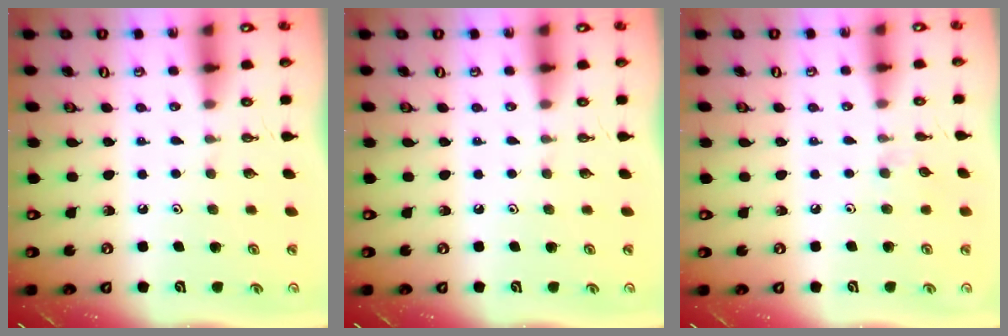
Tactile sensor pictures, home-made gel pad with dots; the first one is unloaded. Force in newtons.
{"total": 0.0}
{"total": 3.5, "press": 3.4, "slide": 0.5}